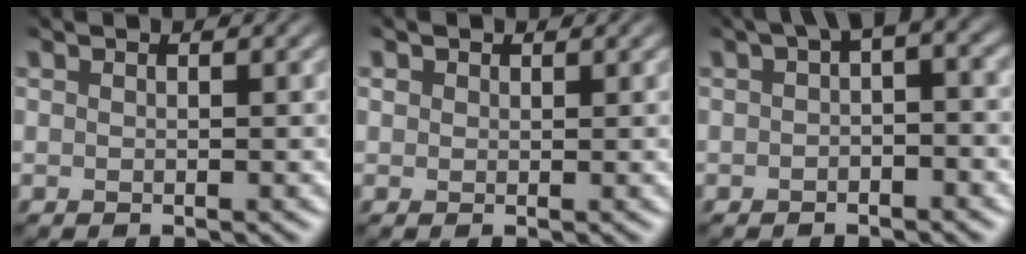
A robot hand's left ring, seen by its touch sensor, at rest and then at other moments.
{"total": 0.7, "force": [0.3, 0.6, -0.2], "torque": [-0.003, 0.000, 0.015]}
{"total": 4.1, "force": [0.4, 1.9, 3.6], "torque": [-0.050, 0.014, 0.005]}